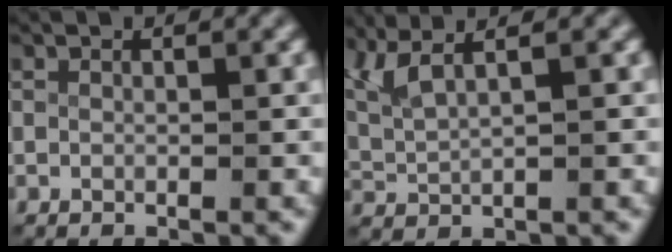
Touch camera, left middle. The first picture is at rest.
{"total": 5.2, "force": [2.3, 3.1, 3.5], "torque": [-0.094, 0.002, 0.045]}